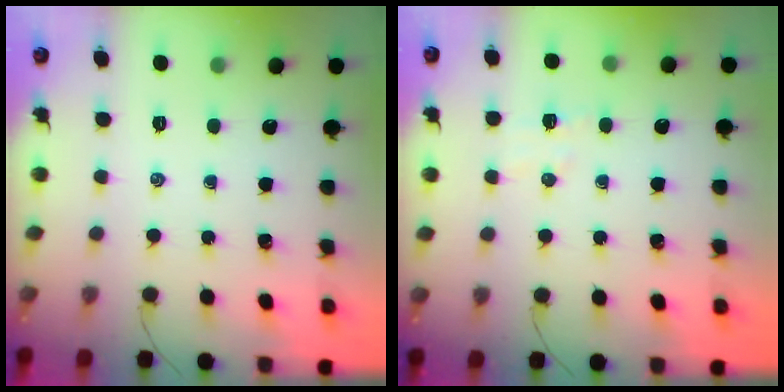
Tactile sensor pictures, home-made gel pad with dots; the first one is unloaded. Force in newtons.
{"total": 4.8, "press": 4.6, "slide": 1.1}